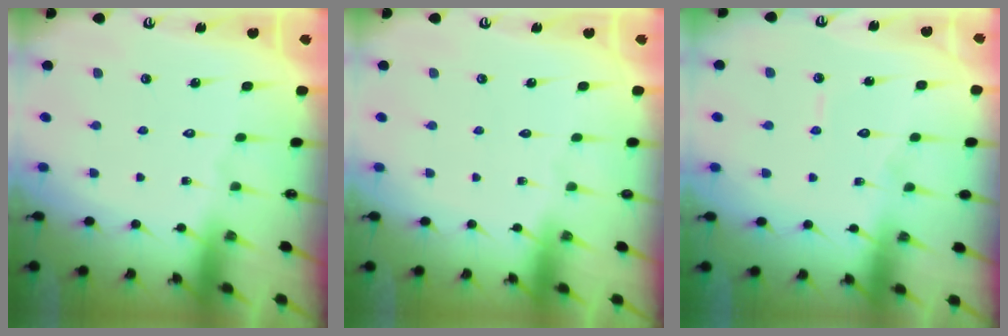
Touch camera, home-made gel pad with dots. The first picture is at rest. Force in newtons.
{"total": 0.0}
{"total": 4.7, "press": 4.7, "slide": 0.5}